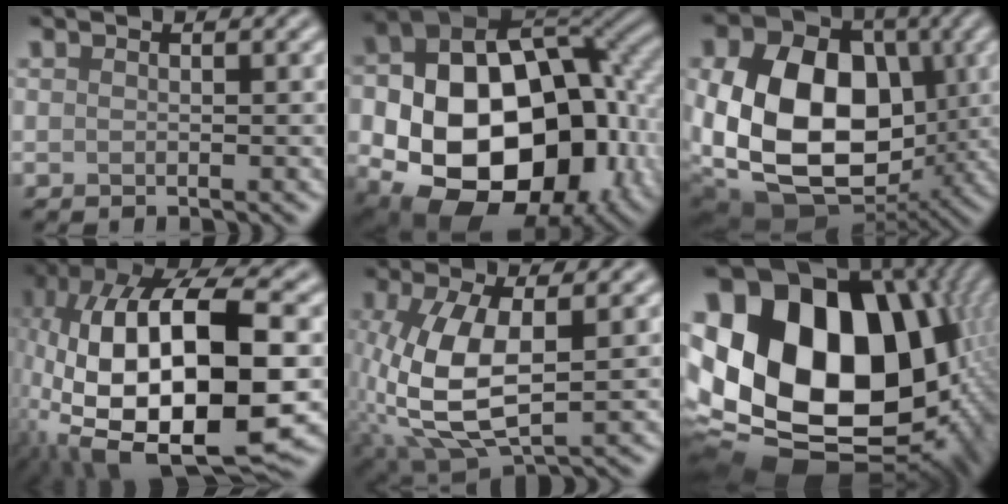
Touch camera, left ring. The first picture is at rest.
{"total": 20.7, "force": [-4.0, 14.5, 14.2], "torque": [-0.256, -0.035, -0.040]}
{"total": 16.3, "force": [-0.8, 11.8, 11.1], "torque": [-0.197, -0.014, -0.010]}
{"total": 19.1, "force": [-2.2, 8.9, 16.7], "torque": [-0.323, 0.000, -0.038]}
{"total": 8.8, "force": [-0.6, 3.8, 7.9], "torque": [-0.185, -0.003, -0.009]}
{"total": 22.6, "force": [1.3, 16.5, 15.4], "torque": [-0.304, -0.030, 0.048]}